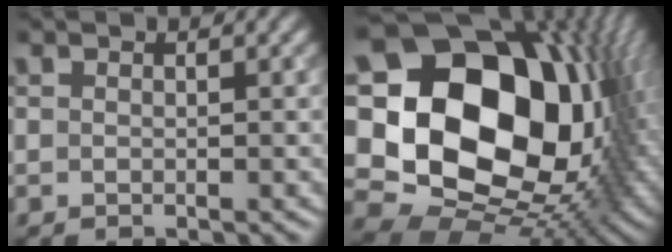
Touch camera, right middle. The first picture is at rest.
{"total": 22.4, "force": [2.3, 17.3, 14.1], "torque": [-0.283, 0.008, 0.058]}